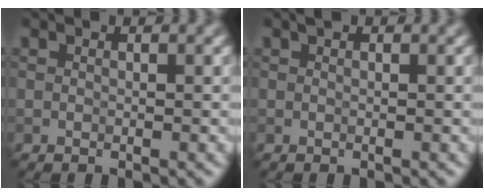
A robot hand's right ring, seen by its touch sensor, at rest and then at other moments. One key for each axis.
{"total": 0.0}